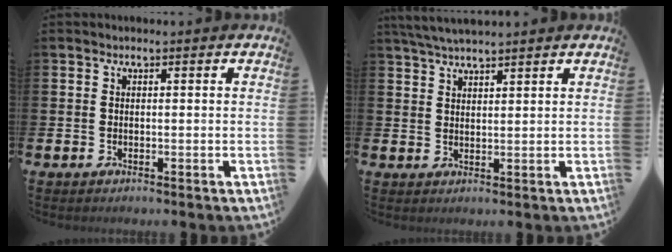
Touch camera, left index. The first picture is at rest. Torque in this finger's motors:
{"motor_torque": [0.34, -0.93, 0.35, 0.17]}